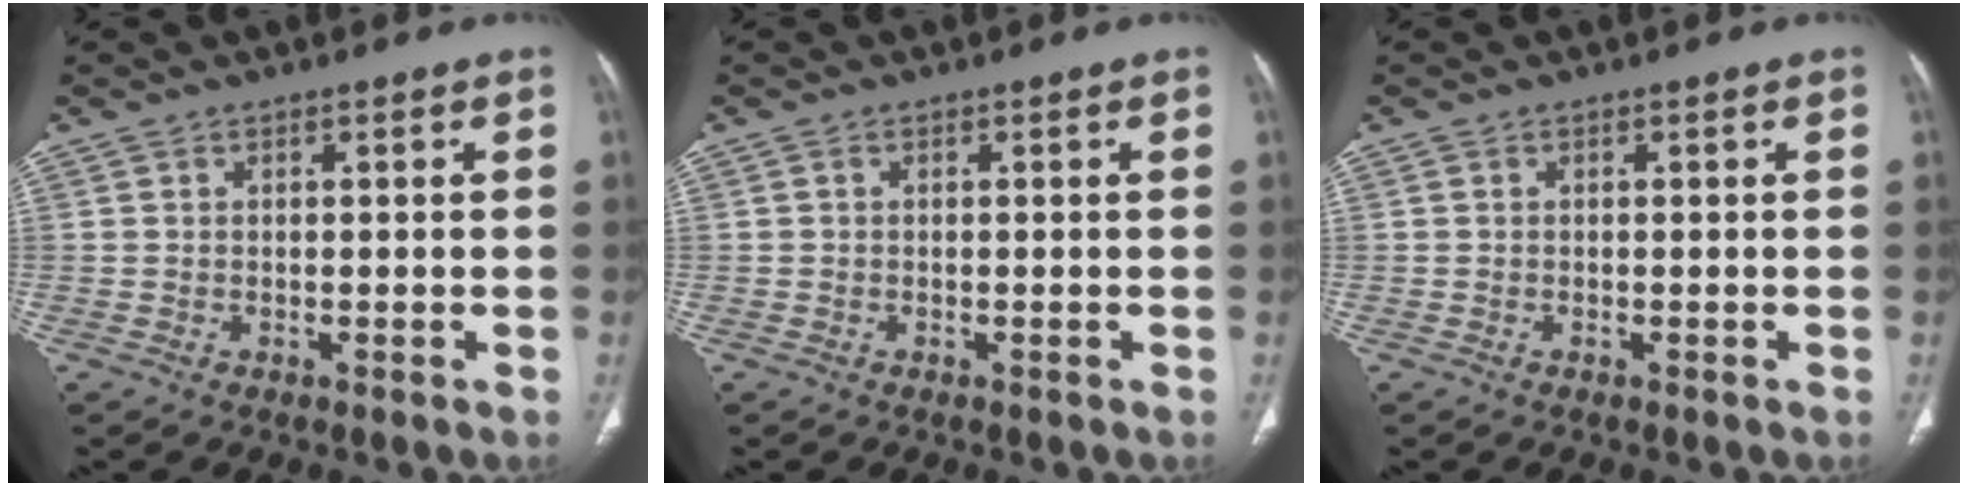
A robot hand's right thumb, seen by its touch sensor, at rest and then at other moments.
{"total": 0.0}
{"total": 0.0}